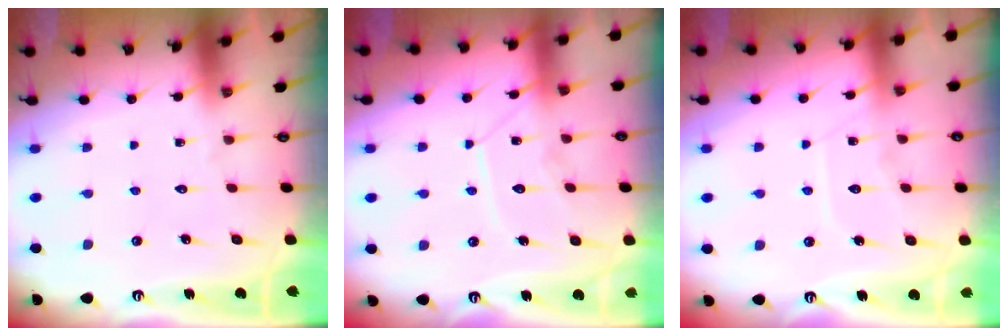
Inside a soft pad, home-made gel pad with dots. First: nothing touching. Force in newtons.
{"total": 10.1, "press": 10.1, "slide": 0.8}
{"total": 8.0, "press": 8.0, "slide": 0.9}